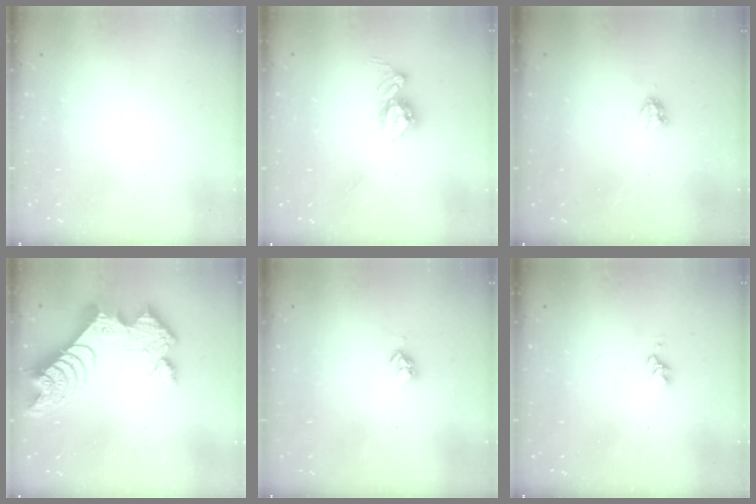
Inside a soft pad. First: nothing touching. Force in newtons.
{"total": 9.4, "press": 9.4, "slide": 0.8}
{"total": 2.9, "press": 2.9, "slide": 0.5}
{"total": 17.2, "press": 17.2, "slide": 1.2}
{"total": 4.0, "press": 3.9, "slide": 0.4}
{"total": 2.8, "press": 2.8, "slide": 0.3}